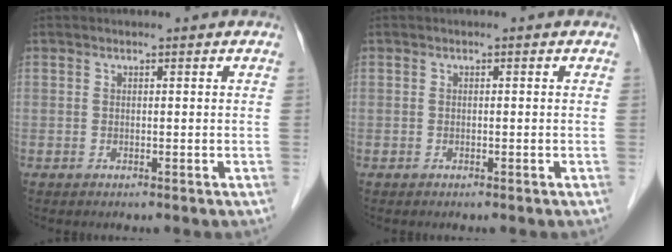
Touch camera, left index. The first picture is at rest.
{"total": 0.0}